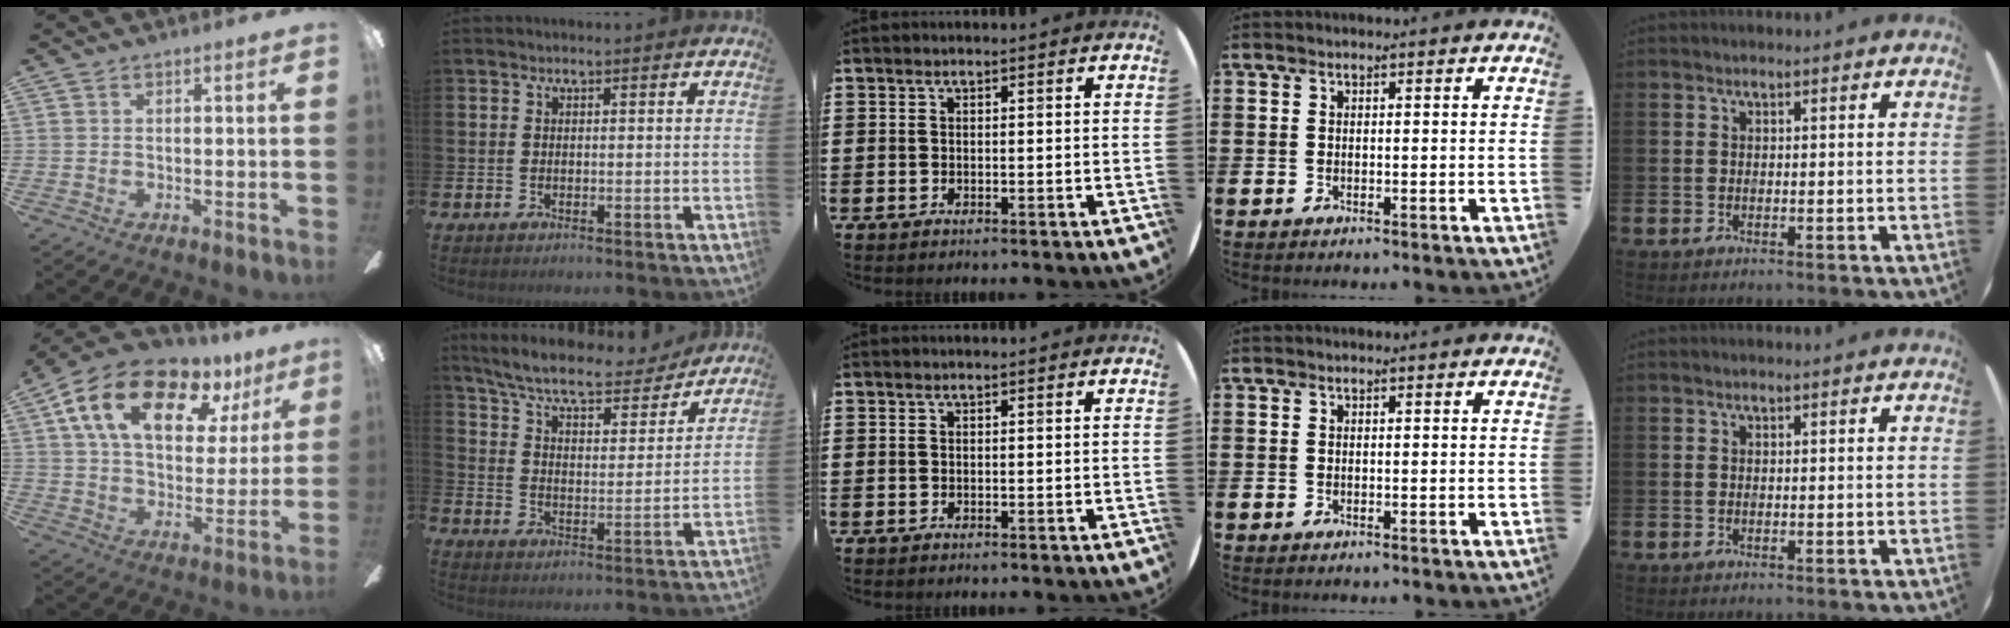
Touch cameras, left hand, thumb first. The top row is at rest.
{"thumb": {"total": 20.2, "force": [11.4, 10.8, 12.7], "torque": [-0.224, -0.046, 0.198]}, "index": {"total": 8.2, "force": [7.4, 1.4, 3.1], "torque": [-0.089, -0.050, 0.124]}}